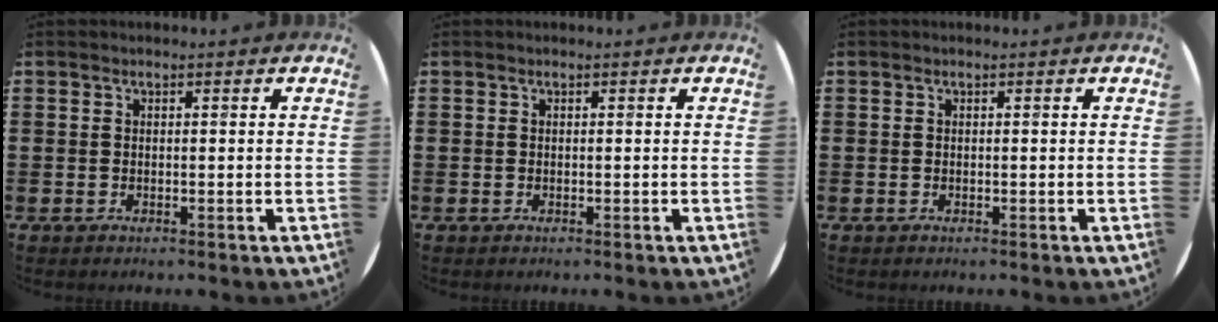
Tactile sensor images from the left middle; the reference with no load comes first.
{"total": 0.0}
{"total": 0.0}